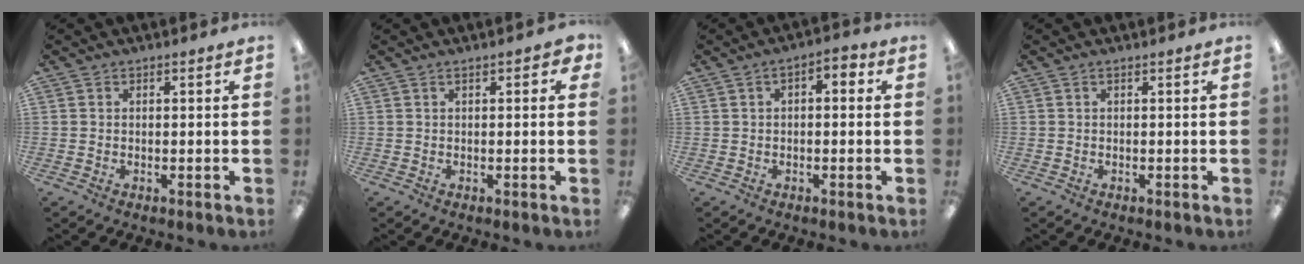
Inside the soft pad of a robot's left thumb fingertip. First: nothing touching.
{"total": 1.8, "force": [0.6, 0.9, 1.5], "torque": [-0.022, 0.000, 0.009]}
{"total": 2.6, "force": [-0.8, 1.6, 1.9], "torque": [-0.025, 0.010, -0.018]}
{"total": 0.0}